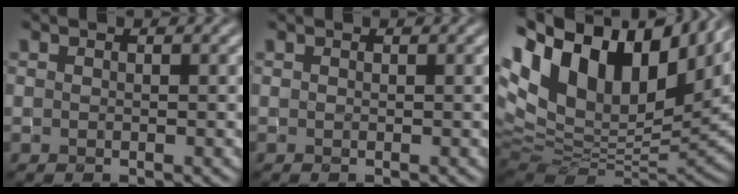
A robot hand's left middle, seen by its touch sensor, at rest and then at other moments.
{"total": 0.0}
{"total": 19.0, "force": [7.1, 11.1, 13.7], "torque": [-0.254, 0.022, 0.159]}